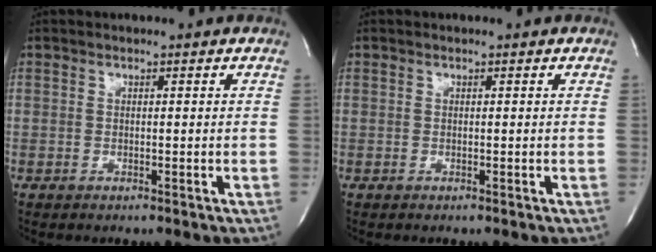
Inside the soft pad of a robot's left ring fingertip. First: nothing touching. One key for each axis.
{"total": 0.0}